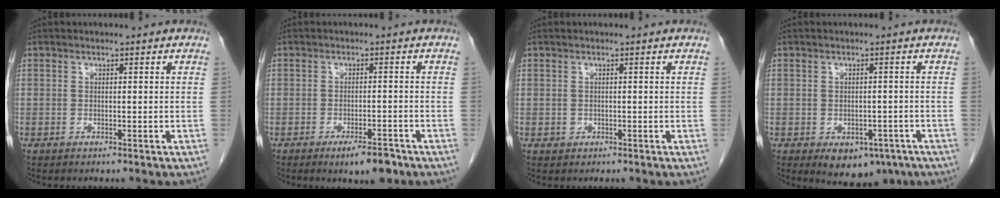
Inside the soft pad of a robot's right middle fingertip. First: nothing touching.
{"total": 5.1, "force": [-3.4, 1.3, 3.5], "torque": [-0.053, -0.004, -0.046]}
{"total": 0.7, "force": [-0.2, 0.7, 0.1], "torque": [-0.002, 0.003, -0.001]}
{"total": 7.9, "force": [-4.7, 4.8, 4.2], "torque": [-0.037, 0.006, -0.057]}